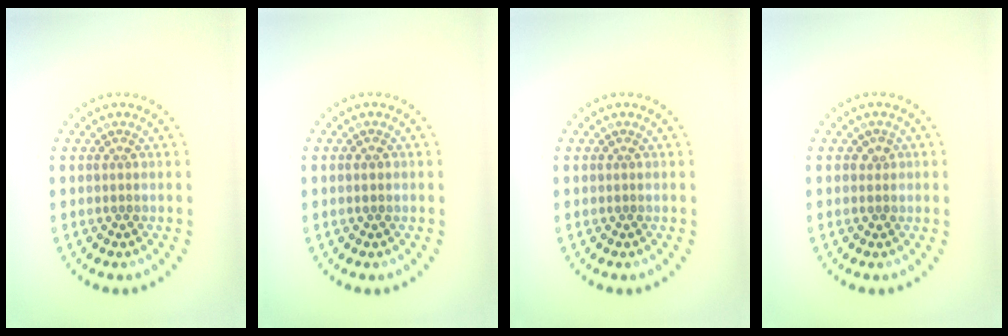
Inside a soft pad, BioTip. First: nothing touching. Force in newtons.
{"total": 0.8, "press": 0.8, "slide": 0.1}
{"total": 0.0}
{"total": 0.9, "press": 0.9, "slide": 0.3}